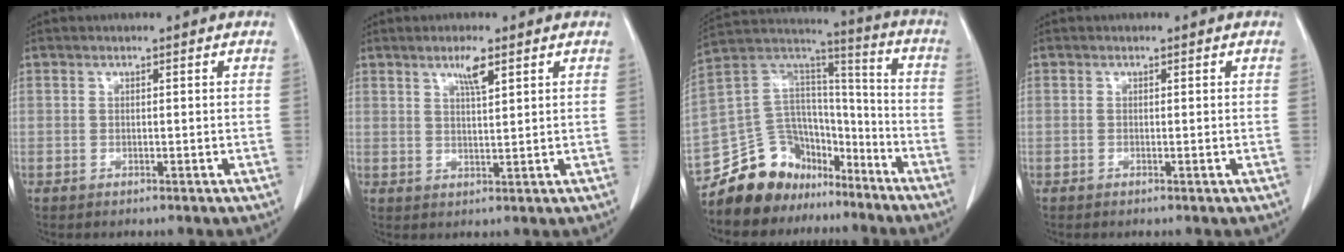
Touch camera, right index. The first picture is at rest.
{"total": 3.5, "force": [2.1, 0.3, 2.7], "torque": [-0.051, -0.002, 0.038]}
{"total": 16.0, "force": [-12.2, 9.6, 4.0], "torque": [-0.070, 0.095, -0.210]}
{"total": 0.0}